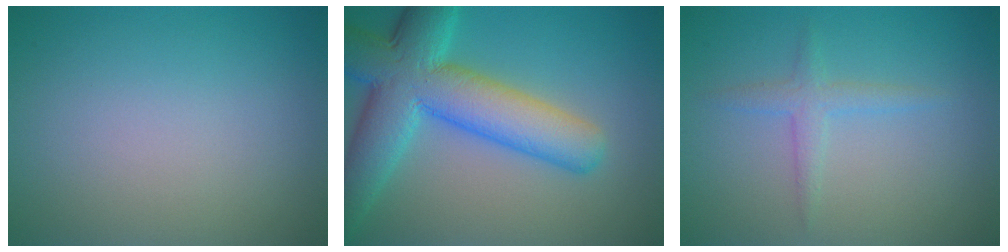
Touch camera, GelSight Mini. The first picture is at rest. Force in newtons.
{"total": 10.0, "press": 10.0, "slide": 0.8}
{"total": 1.7, "press": 1.7, "slide": 0.1}